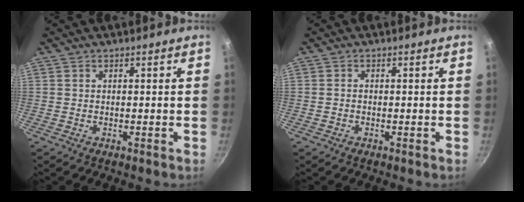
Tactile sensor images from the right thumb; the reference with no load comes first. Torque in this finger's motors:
{"motor_torque": [-0.09, -0.24, -0.75, -0.11, -0.02]}